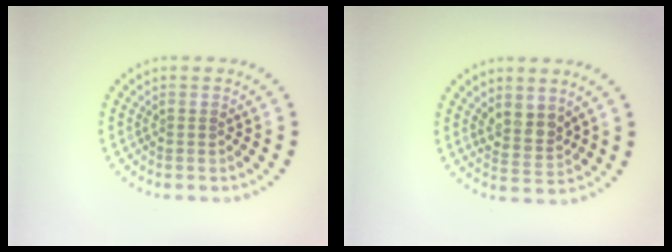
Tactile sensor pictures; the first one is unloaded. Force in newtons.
{"total": 2.4, "press": 2.2, "slide": 1.1}